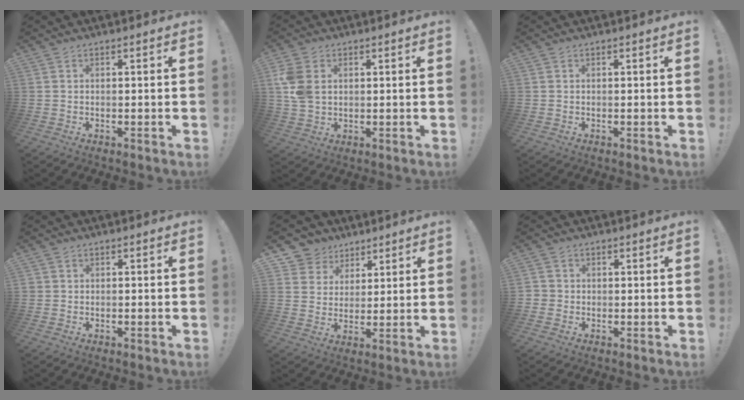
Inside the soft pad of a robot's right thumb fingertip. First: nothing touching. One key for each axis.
{"total": 7.9, "fx": 2.0, "fy": 5.8, "fz": 4.9, "tx": -0.102, "ty": 0.002, "tz": 0.040}
{"total": 0.0}
{"total": 1.1, "fx": -0.5, "fy": 1.0, "fz": 0.2, "tx": -0.004, "ty": 0.003, "tz": -0.008}
{"total": 7.8, "fx": 4.2, "fy": 6.5, "fz": 0.7, "tx": -0.013, "ty": -0.031, "tz": 0.086}
{"total": 1.8, "fx": -0.5, "fy": 1.6, "fz": 0.5, "tx": -0.010, "ty": 0.006, "tz": -0.008}